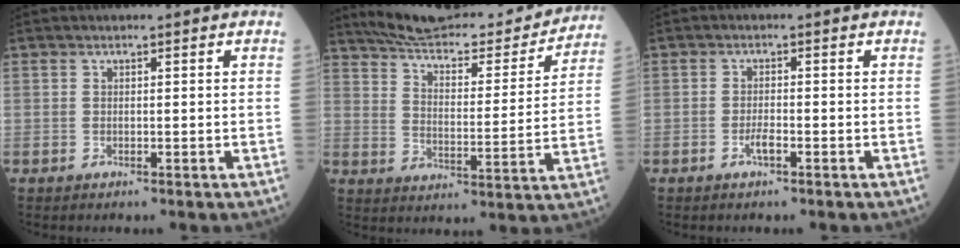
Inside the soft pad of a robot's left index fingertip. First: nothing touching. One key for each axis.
{"total": 21.7, "fx": 20.3, "fy": 3.7, "fz": 6.7, "tx": -0.101, "ty": -0.027, "tz": 0.277}
{"total": 1.9, "fx": -1.0, "fy": 0.3, "fz": 1.5, "tx": -0.032, "ty": 0.001, "tz": -0.019}